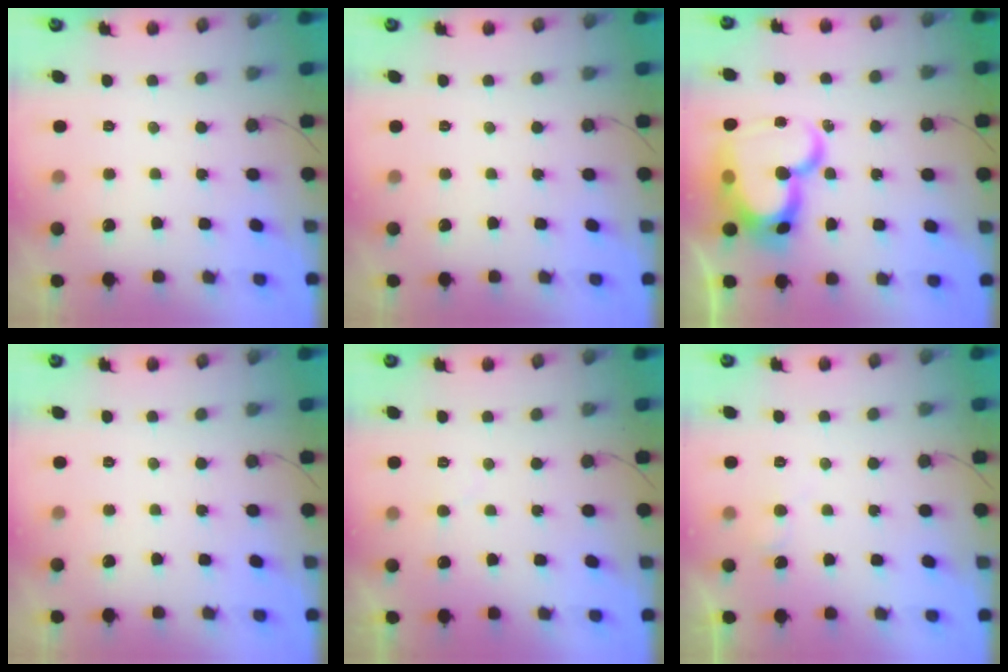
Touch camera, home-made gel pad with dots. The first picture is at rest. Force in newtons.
{"total": 0.0}
{"total": 23.4, "press": 23.3, "slide": 2.4}
{"total": 0.0}
{"total": 4.0, "press": 4.0, "slide": 0.5}
{"total": 3.5, "press": 3.5, "slide": 0.3}